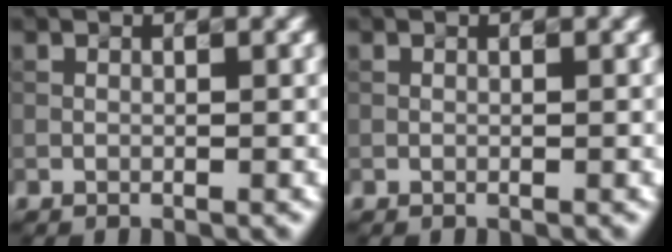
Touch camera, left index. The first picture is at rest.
{"total": 0.0}